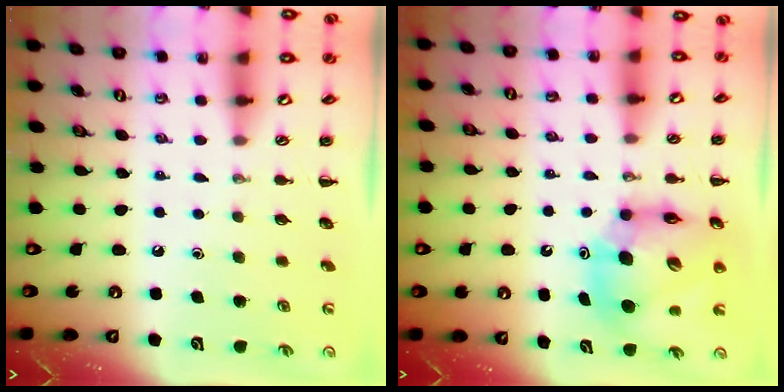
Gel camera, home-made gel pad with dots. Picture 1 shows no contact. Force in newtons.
{"total": 13.6, "press": 13.0, "slide": 4.1}